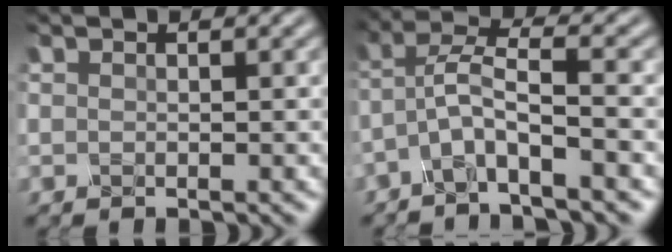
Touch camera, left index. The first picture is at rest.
{"total": 4.0, "force": [-2.3, 0.3, 3.2], "torque": [-0.061, 0.012, -0.056]}